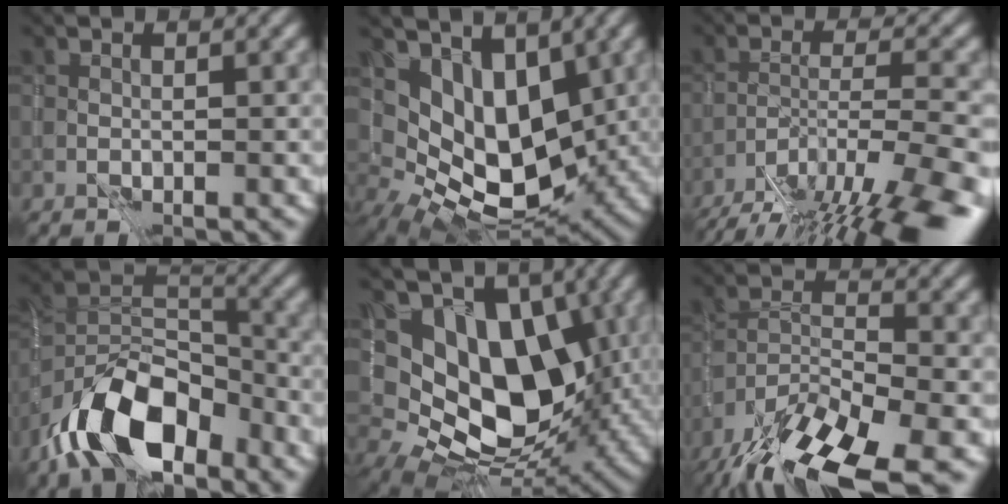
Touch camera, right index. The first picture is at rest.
{"total": 8.1, "force": [2.1, 5.0, 5.9], "torque": [-0.105, -0.028, 0.038]}
{"total": 13.9, "force": [-10.9, 3.2, 8.1], "torque": [-0.152, -0.029, -0.150]}
{"total": 10.1, "force": [-6.0, 4.6, 6.7], "torque": [-0.115, 0.011, -0.118]}
{"total": 10.9, "force": [2.3, 7.3, 7.8], "torque": [-0.119, -0.018, 0.037]}
{"total": 12.6, "force": [-9.3, 3.4, 7.7], "torque": [-0.146, -0.021, -0.155]}